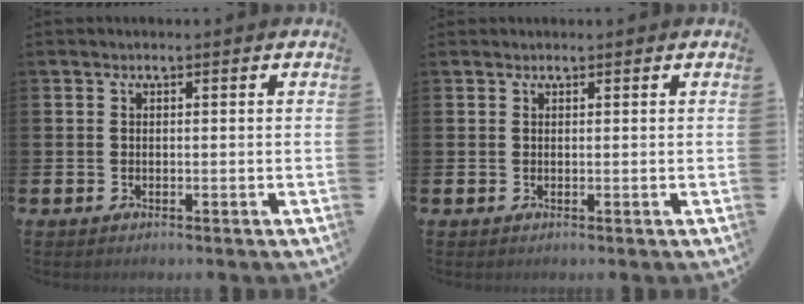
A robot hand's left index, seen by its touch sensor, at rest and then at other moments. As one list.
[{"total": 0.6, "force": [0.6, 0.1, -0.1], "torque": [0.010, -0.002, 0.009]}]